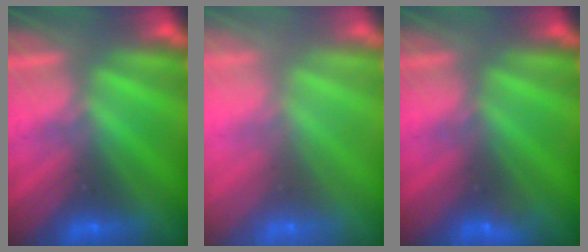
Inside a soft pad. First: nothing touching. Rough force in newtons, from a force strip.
{"total": 7.6}
{"total": 2.9}